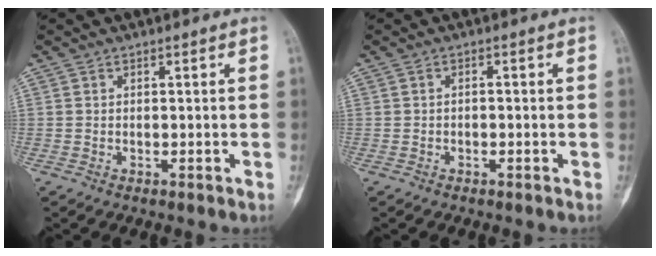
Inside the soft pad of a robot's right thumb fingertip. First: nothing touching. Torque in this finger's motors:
{"motor_torque": [-0.14, 0.09, -0.26, 0.07, -0.08]}